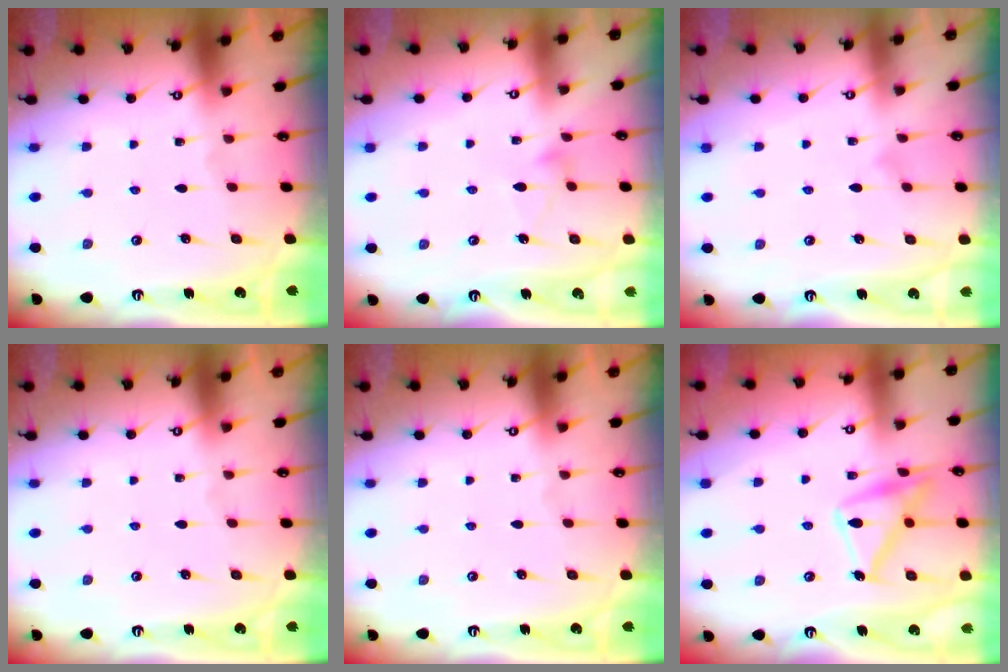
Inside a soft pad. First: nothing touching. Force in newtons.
{"total": 7.1, "press": 7.1, "slide": 0.5}
{"total": 5.8, "press": 5.8, "slide": 0.3}
{"total": 0.0}
{"total": 0.0}
{"total": 15.7, "press": 15.7, "slide": 0.6}